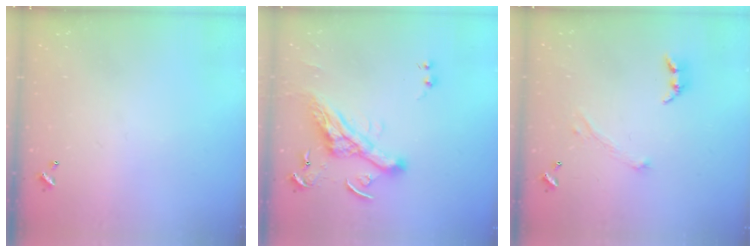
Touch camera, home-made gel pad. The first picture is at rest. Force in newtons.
{"total": 9.7, "press": 9.3, "slide": 2.6}
{"total": 2.4, "press": 2.2, "slide": 0.9}